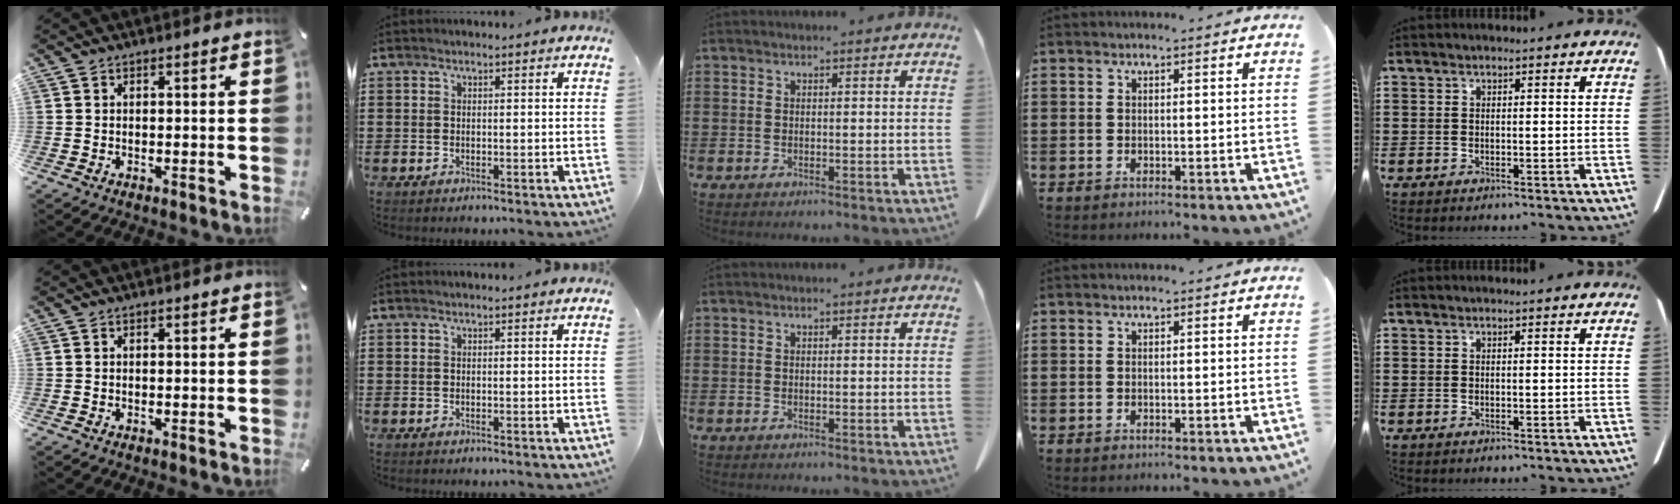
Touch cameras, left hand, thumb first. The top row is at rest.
{}